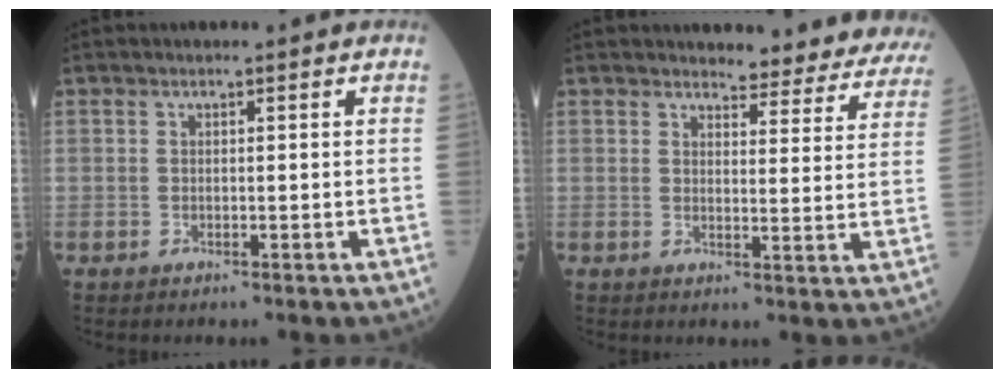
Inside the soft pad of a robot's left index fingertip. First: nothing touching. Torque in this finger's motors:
{"motor_torque": [0.13, -0.14, 0.08, 0.00]}